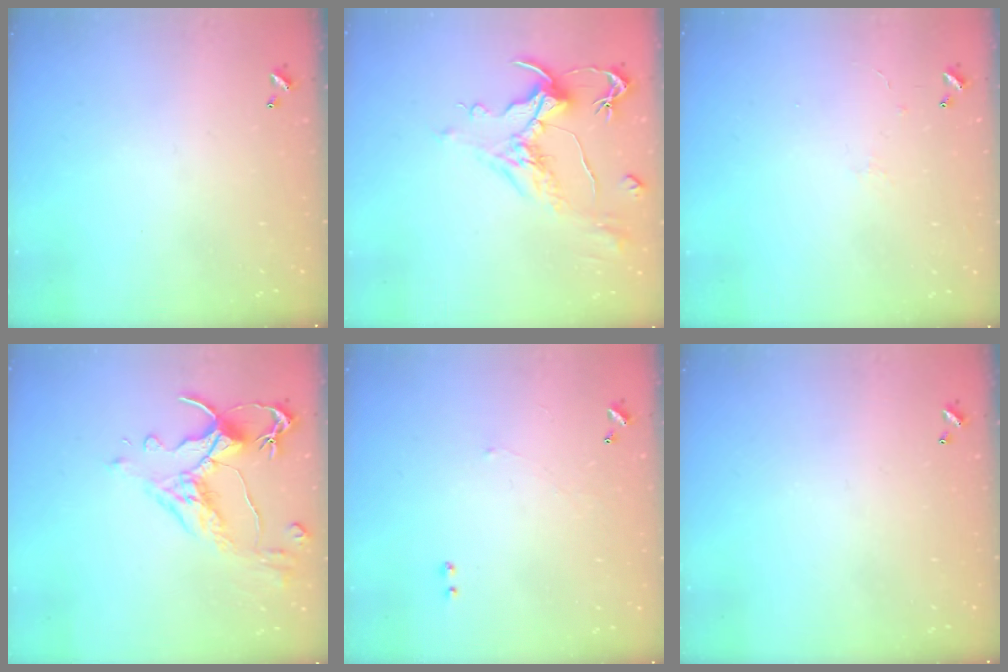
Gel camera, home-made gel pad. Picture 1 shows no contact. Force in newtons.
{"total": 1.6, "press": 0.7, "slide": 1.5}
{"total": 0.9, "press": 0.7, "slide": 0.5}
{"total": 3.2, "press": 2.9, "slide": 1.4}
{"total": 1.2, "press": 1.0, "slide": 0.6}
{"total": 0.0}